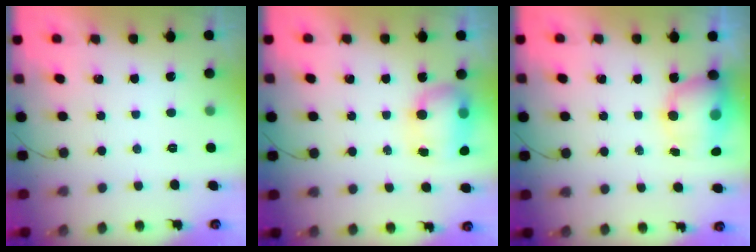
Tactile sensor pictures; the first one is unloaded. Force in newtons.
{"total": 7.8, "press": 7.7, "slide": 1.1}
{"total": 12.7, "press": 10.7, "slide": 6.9}